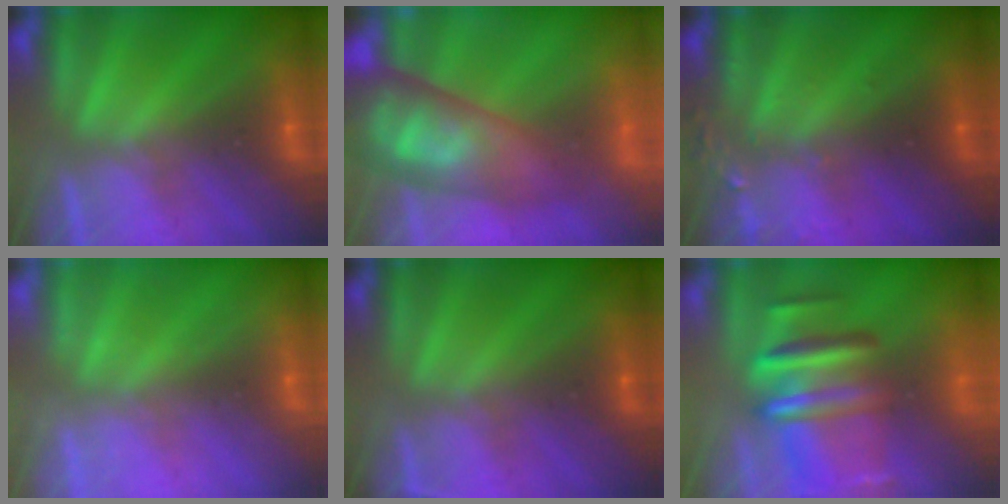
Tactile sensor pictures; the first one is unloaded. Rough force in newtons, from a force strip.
{"total": 8.8}
{"total": 3.3}
{"total": 2.2}
{"total": 2.4}
{"total": 9.6}